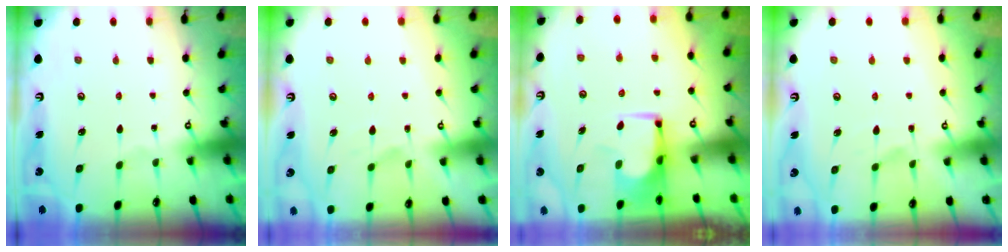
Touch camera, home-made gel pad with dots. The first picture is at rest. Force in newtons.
{"total": 1.5, "press": 1.0, "slide": 1.1}
{"total": 0.6, "press": 0.3, "slide": 0.5}
{"total": 2.5, "press": 2.2, "slide": 1.2}